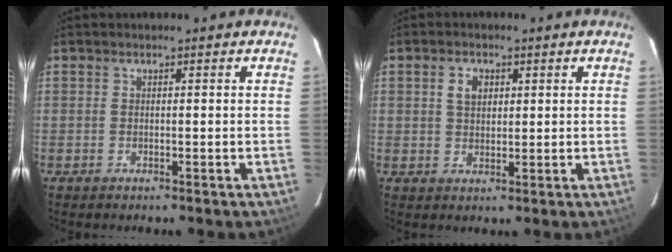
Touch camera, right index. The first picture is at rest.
{"total": 3.6, "force": [1.3, 2.5, 2.3], "torque": [-0.038, 0.009, 0.025]}